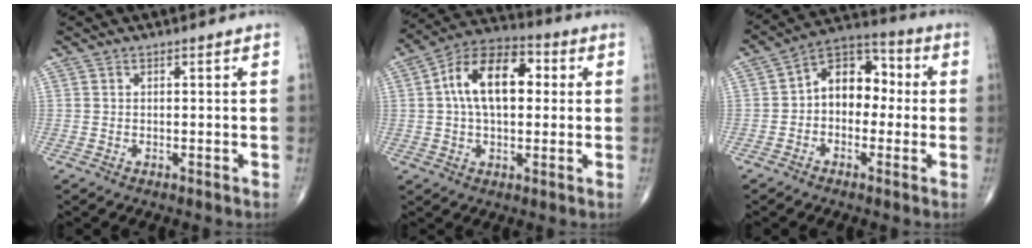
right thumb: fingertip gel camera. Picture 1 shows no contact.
{"total": 14.5, "force": [2.2, 8.3, 11.7], "torque": [-0.185, 0.029, 0.028]}
{"total": 10.6, "force": [-0.1, 7.5, 7.5], "torque": [-0.076, 0.042, -0.021]}